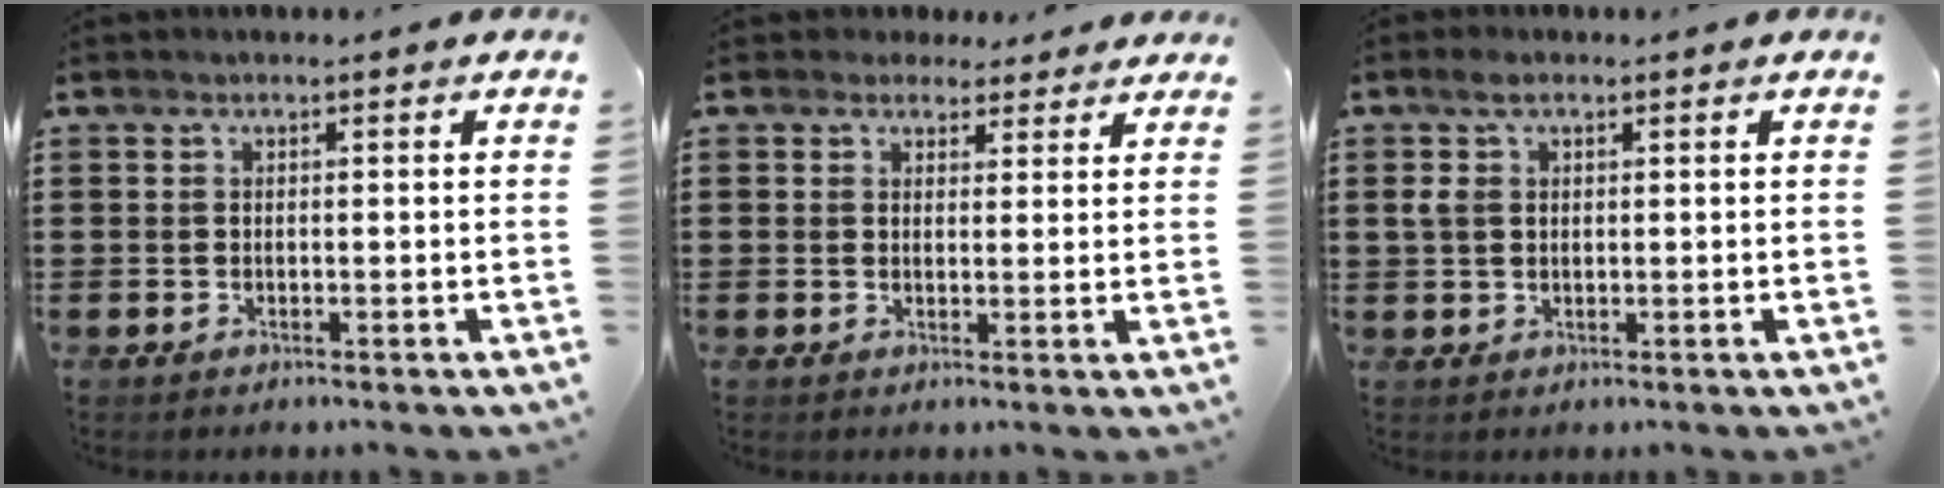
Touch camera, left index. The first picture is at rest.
{"total": 3.0, "force": [2.4, 1.7, 0.5], "torque": [-0.012, 0.002, 0.044]}
{"total": 3.6, "force": [1.4, 2.1, 2.6], "torque": [-0.065, 0.008, 0.020]}